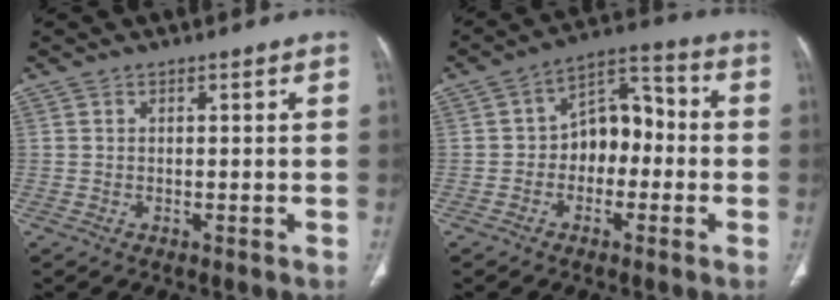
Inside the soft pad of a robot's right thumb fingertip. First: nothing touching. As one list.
[{"total": 9.8, "force": [-1.2, 6.8, 7.0], "torque": [-0.065, 0.042, -0.034]}]